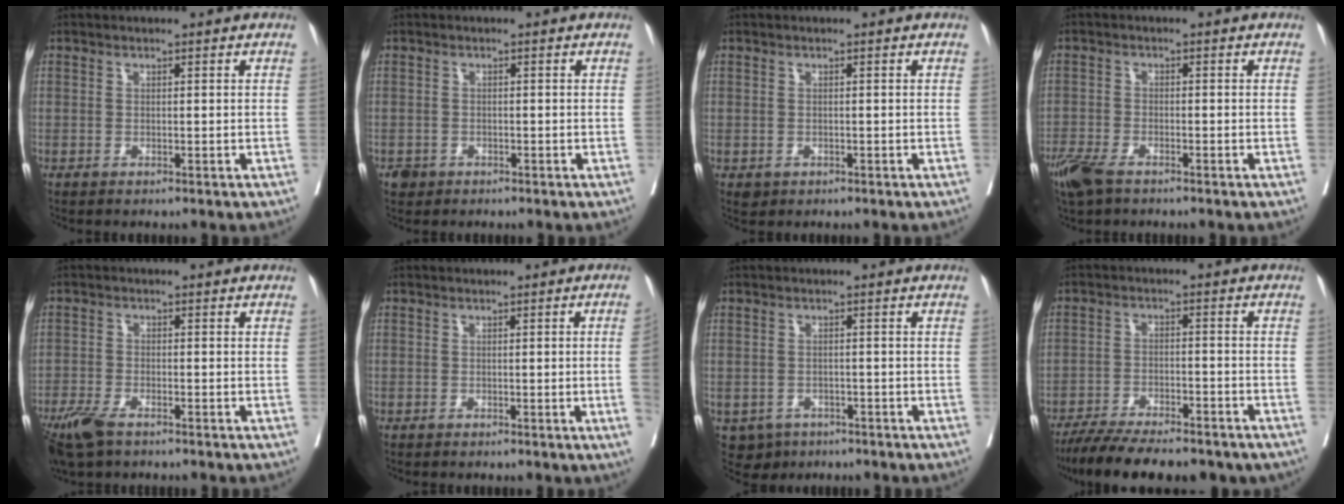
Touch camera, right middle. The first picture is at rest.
{"total": 1.5, "force": [-1.0, 1.1, 0.2], "torque": [-0.009, 0.002, -0.014]}
{"total": 1.2, "force": [-0.5, 1.1, 0.4], "torque": [-0.008, 0.001, 0.001]}
{"total": 5.9, "force": [-4.4, 2.0, 3.4], "torque": [-0.070, -0.012, -0.082]}
{"total": 6.5, "force": [-4.6, 2.3, 4.0], "torque": [-0.079, -0.013, -0.085]}
{"total": 2.3, "force": [-0.3, -0.8, 2.2], "torque": [-0.025, -0.003, -0.003]}
{"total": 4.6, "force": [-2.8, 3.6, 0.9], "torque": [-0.010, 0.005, -0.038]}
{"total": 16.0, "force": [-13.3, 4.1, 8.0], "torque": [-0.138, -0.009, -0.197]}